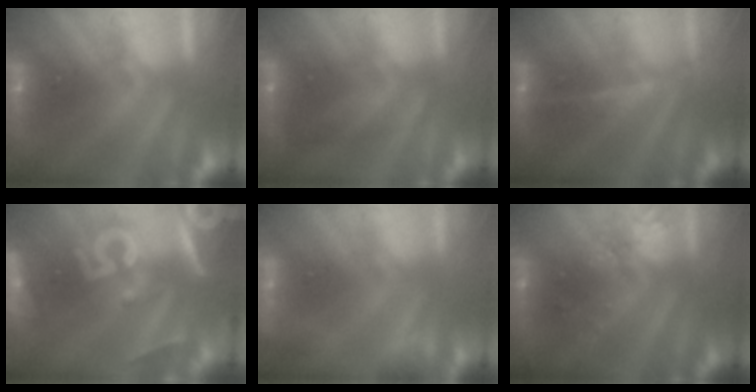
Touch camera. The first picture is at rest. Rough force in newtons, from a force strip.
{"total": 2.4}
{"total": 2.4}
{"total": 8.8}
{"total": 4.8}
{"total": 2.4}